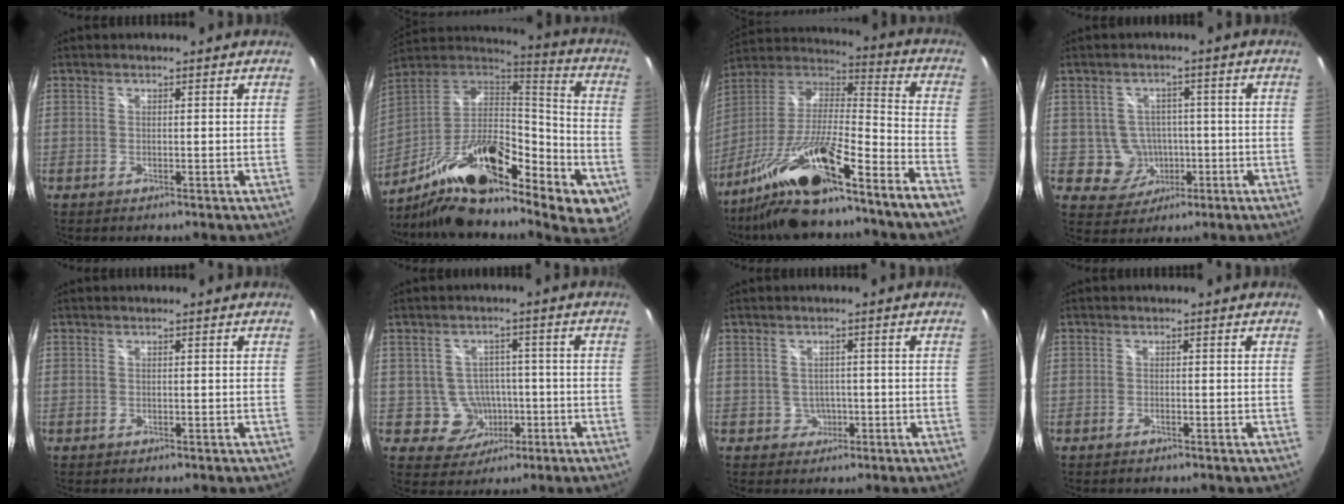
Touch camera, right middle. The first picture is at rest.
{"total": 26.4, "force": [-12.8, 9.6, 21.0], "torque": [-0.328, -0.024, -0.212]}
{"total": 20.6, "force": [-13.6, 0.8, 15.4], "torque": [-0.266, -0.025, -0.249]}
{"total": 6.1, "force": [-1.4, 5.8, 1.2], "torque": [-0.040, 0.015, -0.003]}
{"total": 0.0}
{"total": 6.0, "force": [-1.7, 5.6, 1.1], "torque": [-0.037, 0.019, -0.007]}
{"total": 2.7, "force": [-0.7, 2.6, 0.2], "torque": [-0.005, 0.004, -0.006]}
{"total": 0.8, "force": [-0.7, 0.2, 0.4], "torque": [-0.008, -0.002, -0.014]}